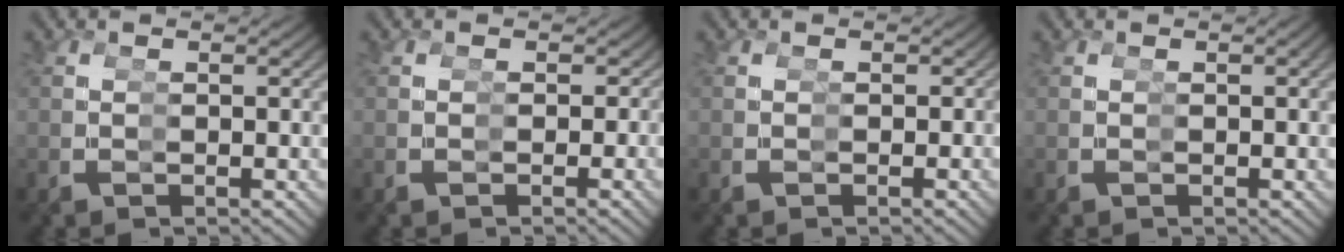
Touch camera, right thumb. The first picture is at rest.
{"total": 1.8, "force": [-0.2, 1.7, 0.4], "torque": [0.009, -0.014, 0.000]}
{"total": 1.1, "force": [-0.2, 1.1, 0.2], "torque": [0.008, -0.007, -0.002]}
{"total": 0.6, "force": [0.0, 0.0, 0.6], "torque": [-0.010, 0.000, 0.003]}